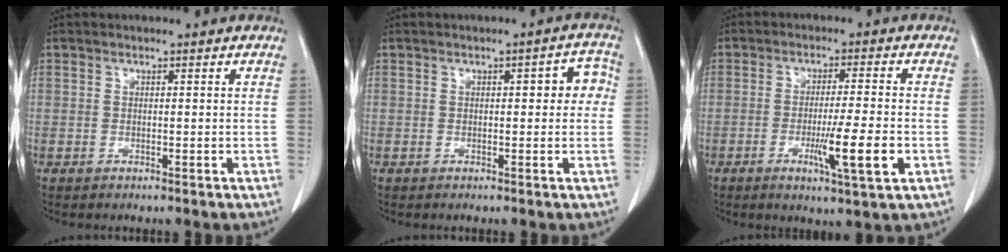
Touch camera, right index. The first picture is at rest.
{"total": 3.9, "force": [0.5, 1.6, 3.5], "torque": [-0.031, 0.020, 0.002]}
{"total": 8.3, "force": [-2.6, -0.2, 7.9], "torque": [-0.127, -0.017, -0.043]}